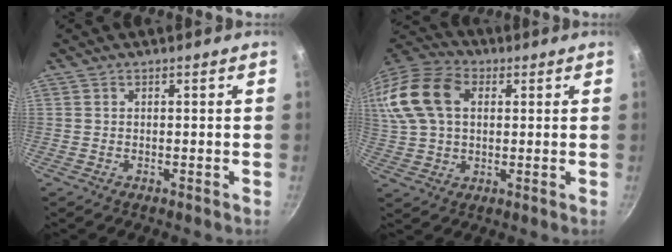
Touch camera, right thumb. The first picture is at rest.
{"total": 21.1, "force": [5.5, 14.6, 14.2], "torque": [-0.308, 0.027, 0.090]}